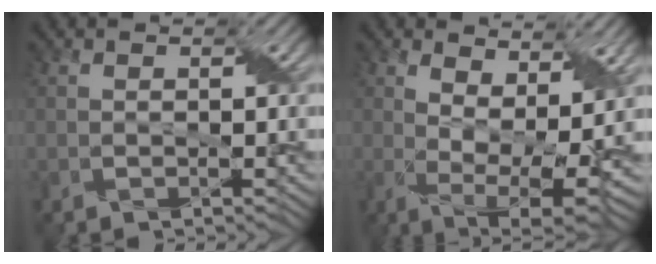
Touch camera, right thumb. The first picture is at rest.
{"total": 9.1, "force": [2.5, 3.7, 8.0], "torque": [-0.156, -0.012, 0.046]}